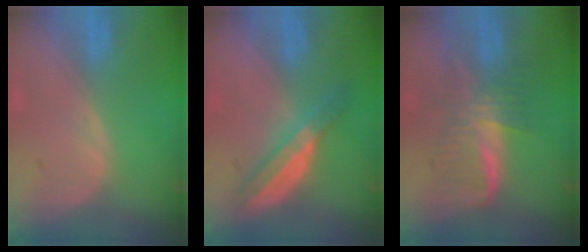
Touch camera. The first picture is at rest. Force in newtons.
{"total": 6.2, "press": 5.4, "slide": 3.1}
{"total": 6.2, "press": 6.2, "slide": 0.4}